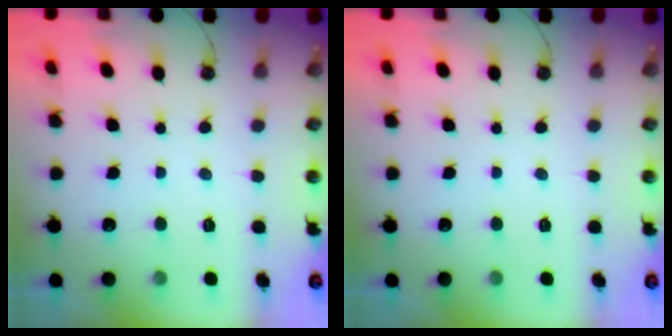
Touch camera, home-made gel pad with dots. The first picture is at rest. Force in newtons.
{"total": 0.0}